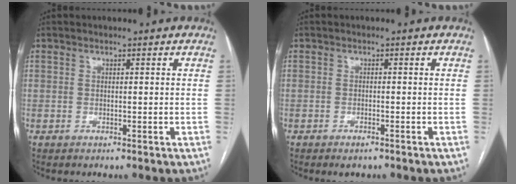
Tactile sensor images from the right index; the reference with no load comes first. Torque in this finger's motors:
{"motor_torque": [0.28, -0.07, 0.08, 0.02]}